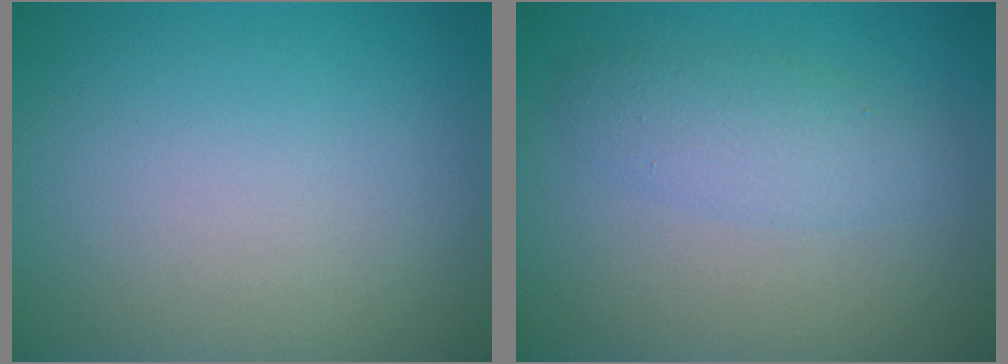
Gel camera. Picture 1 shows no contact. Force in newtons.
{"total": 2.7, "press": 2.7, "slide": 0.0}